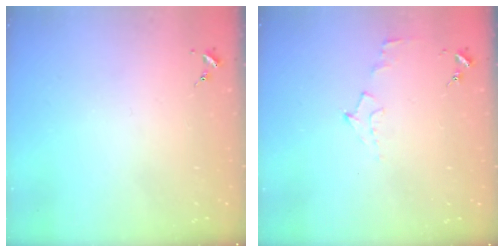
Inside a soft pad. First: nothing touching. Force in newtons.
{"total": 5.5, "press": 5.5, "slide": 0.7}